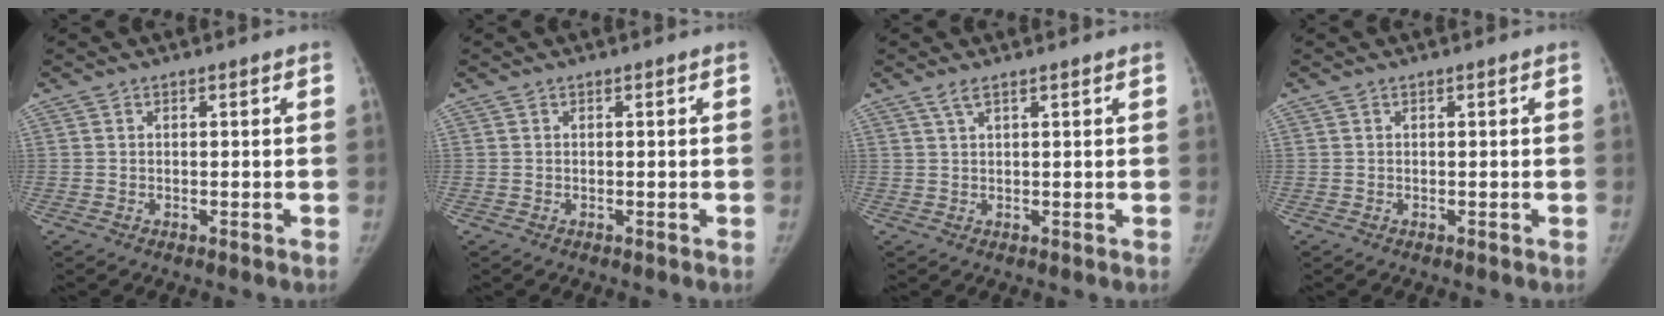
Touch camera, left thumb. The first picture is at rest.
{"total": 0.0}
{"total": 2.0, "force": [1.4, 0.2, 1.4], "torque": [-0.034, 0.005, 0.031]}
{"total": 0.0}